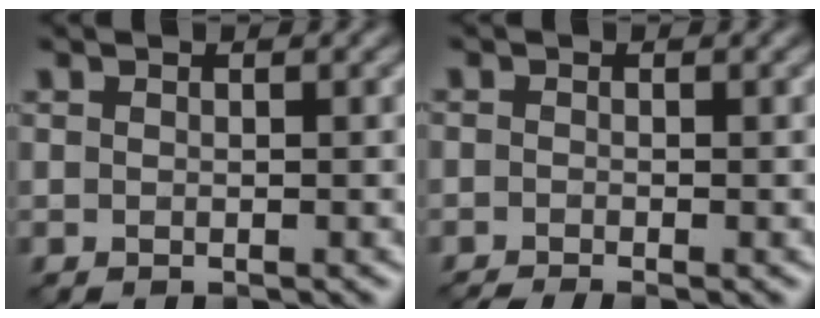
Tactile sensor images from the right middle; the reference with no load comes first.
{"total": 1.9, "force": [-1.6, 0.2, 1.0], "torque": [-0.017, -0.013, -0.034]}